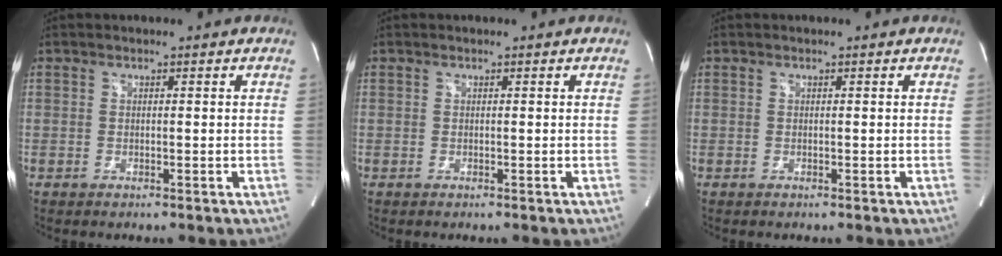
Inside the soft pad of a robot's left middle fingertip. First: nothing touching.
{"total": 0.0}
{"total": 0.0}